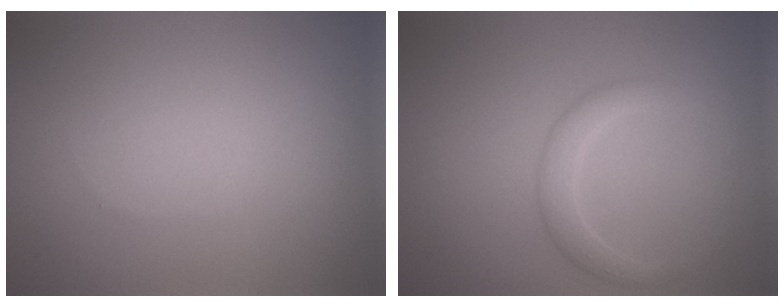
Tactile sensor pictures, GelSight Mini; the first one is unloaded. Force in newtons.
{"total": 2.0, "press": 2.0, "slide": 0.1}